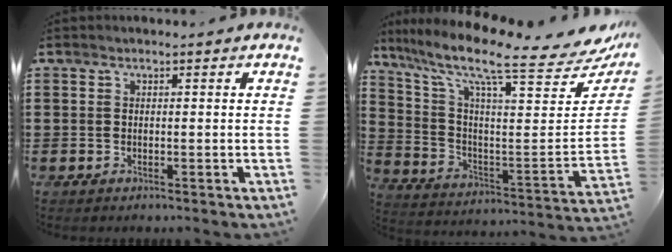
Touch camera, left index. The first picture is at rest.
{"total": 12.0, "force": [9.0, 1.5, 7.8], "torque": [-0.171, -0.073, 0.141]}